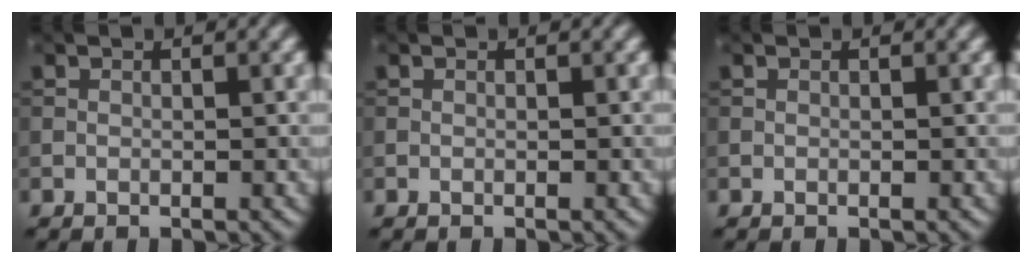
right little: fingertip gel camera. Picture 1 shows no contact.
{"total": 0.0}
{"total": 0.0}